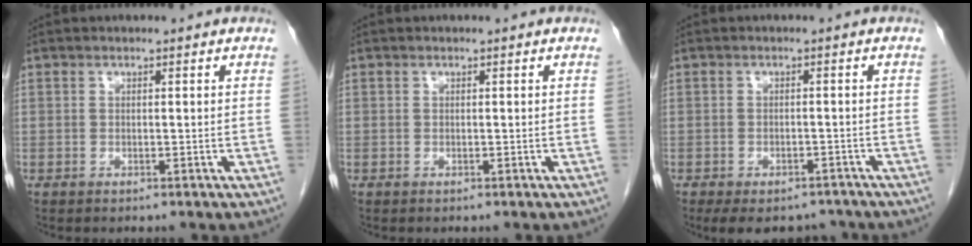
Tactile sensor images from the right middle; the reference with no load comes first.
{"total": 0.0}
{"total": 8.5, "force": [-7.0, 4.0, 2.8], "torque": [-0.036, 0.002, -0.089]}